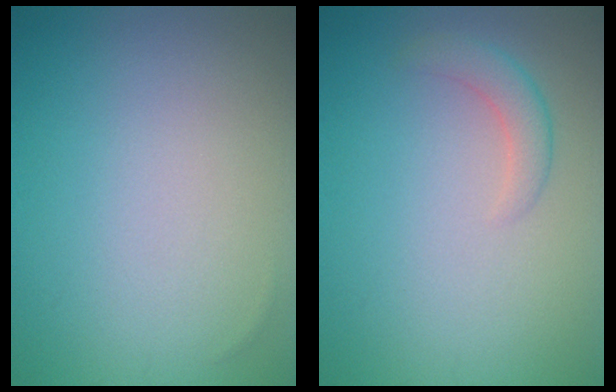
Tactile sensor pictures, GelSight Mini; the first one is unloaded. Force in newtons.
{"total": 2.0, "press": 2.0, "slide": 0.2}